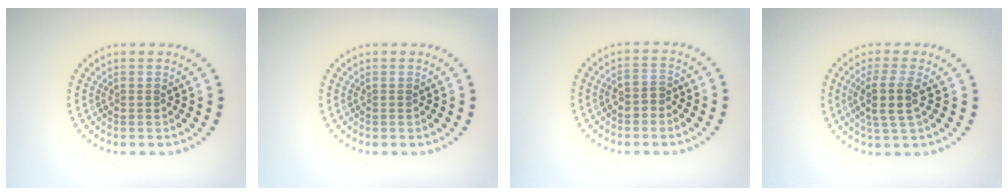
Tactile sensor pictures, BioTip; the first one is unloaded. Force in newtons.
{"total": 0.0}
{"total": 1.6, "press": 1.5, "slide": 0.5}
{"total": 2.9, "press": 2.5, "slide": 1.5}